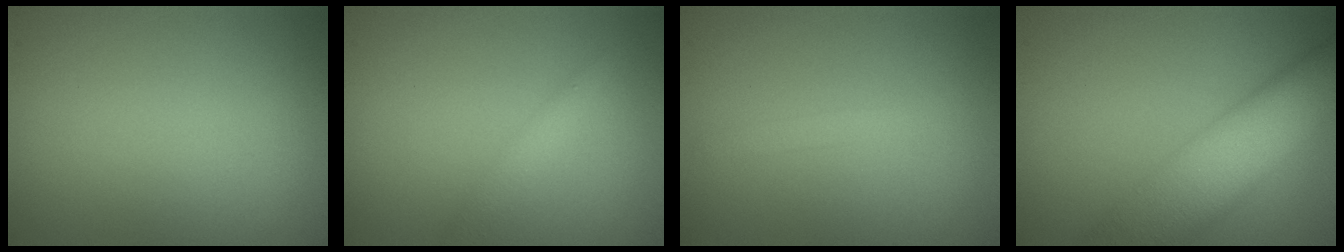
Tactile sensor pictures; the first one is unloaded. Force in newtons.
{"total": 1.4, "press": 1.4, "slide": 0.1}
{"total": 0.8, "press": 0.8, "slide": 0.0}
{"total": 9.9, "press": 9.9, "slide": 0.5}